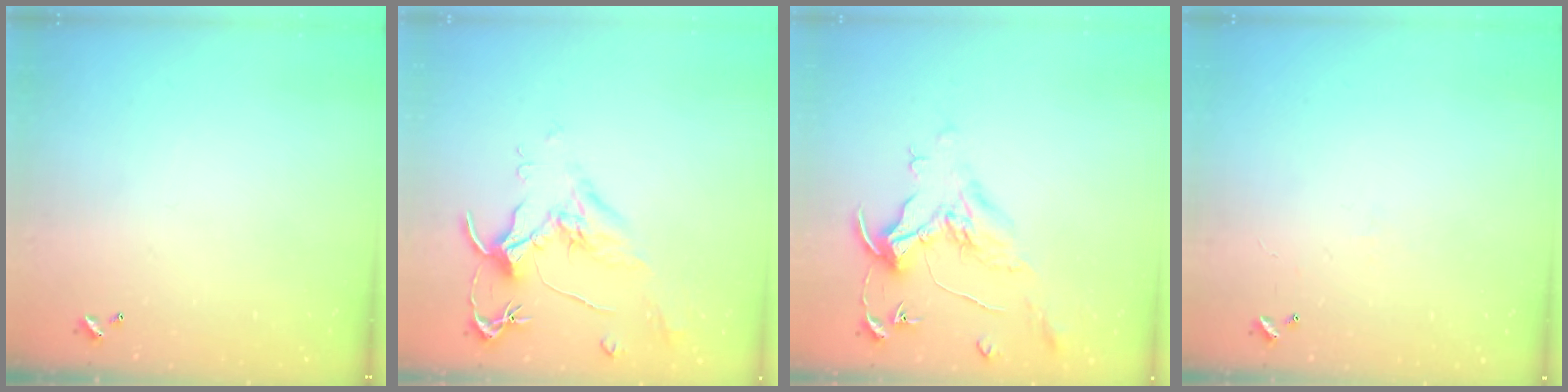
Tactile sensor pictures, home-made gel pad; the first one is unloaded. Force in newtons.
{"total": 1.9, "press": 1.7, "slide": 0.8}
{"total": 1.5, "press": 1.3, "slide": 0.7}
{"total": 1.2, "press": 1.1, "slide": 0.5}